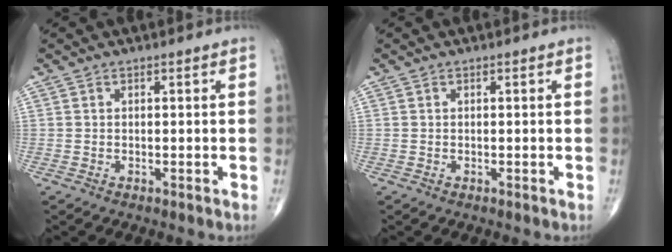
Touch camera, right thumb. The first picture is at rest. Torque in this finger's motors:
{"motor_torque": [-0.01, 0.01, -0.05, -0.03, 0.02]}